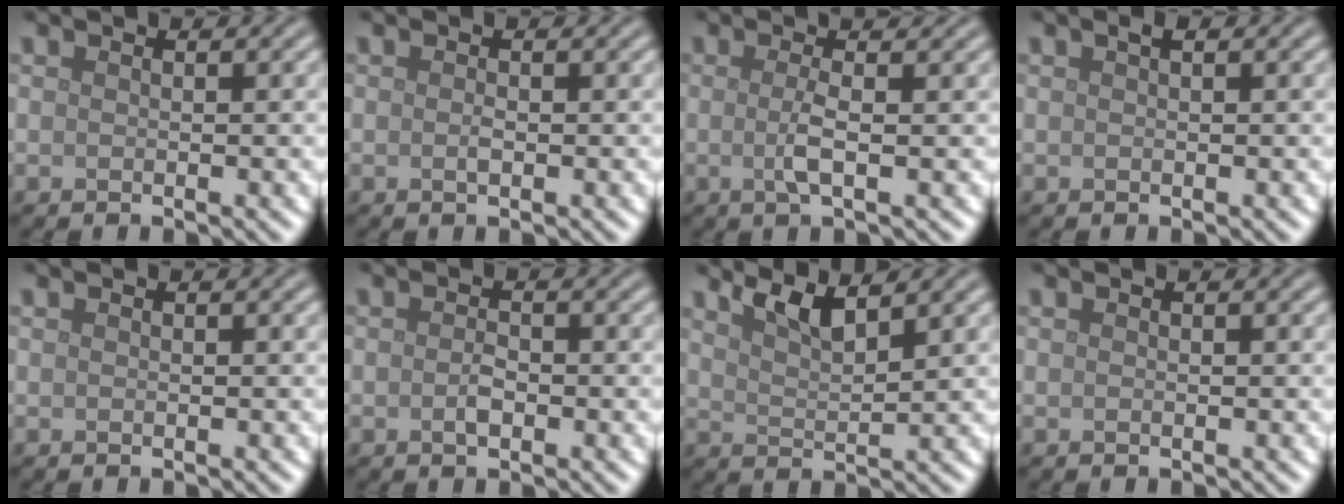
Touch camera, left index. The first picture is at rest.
{"total": 0.7, "force": [-0.1, 0.3, 0.7], "torque": [-0.015, -0.002, -0.001]}
{"total": 2.4, "force": [0.0, 0.6, 2.4], "torque": [-0.044, 0.001, -0.004]}
{"total": 0.7, "force": [0.4, 0.2, 0.5], "torque": [-0.008, 0.003, 0.006]}
{"total": 0.0}
{"total": 1.4, "force": [-0.4, 0.7, 1.1], "torque": [-0.023, 0.001, -0.009]}
{"total": 3.0, "force": [2.4, 0.6, 1.8], "torque": [-0.031, 0.000, 0.046]}
{"total": 0.0}